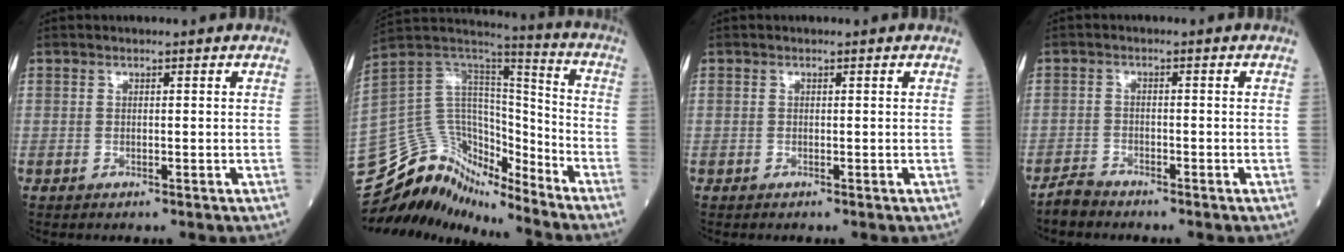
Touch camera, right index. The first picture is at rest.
{"total": 16.8, "force": [-15.6, 5.6, 2.8], "torque": [-0.054, 0.088, -0.270]}
{"total": 0.0}
{"total": 2.3, "force": [-2.3, 0.5, 0.2], "torque": [-0.004, -0.004, -0.046]}